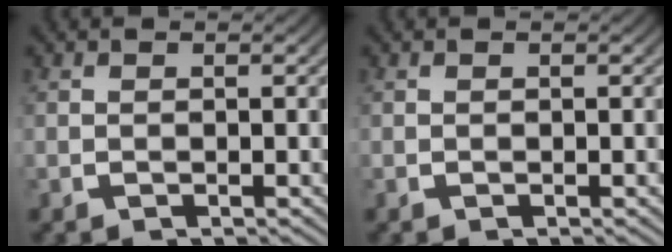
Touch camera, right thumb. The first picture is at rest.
{"total": 0.0}